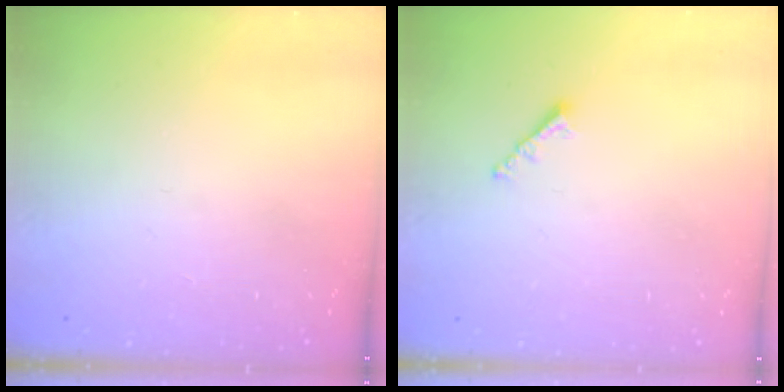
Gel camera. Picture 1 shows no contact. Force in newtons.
{"total": 1.8, "press": 1.7, "slide": 0.5}